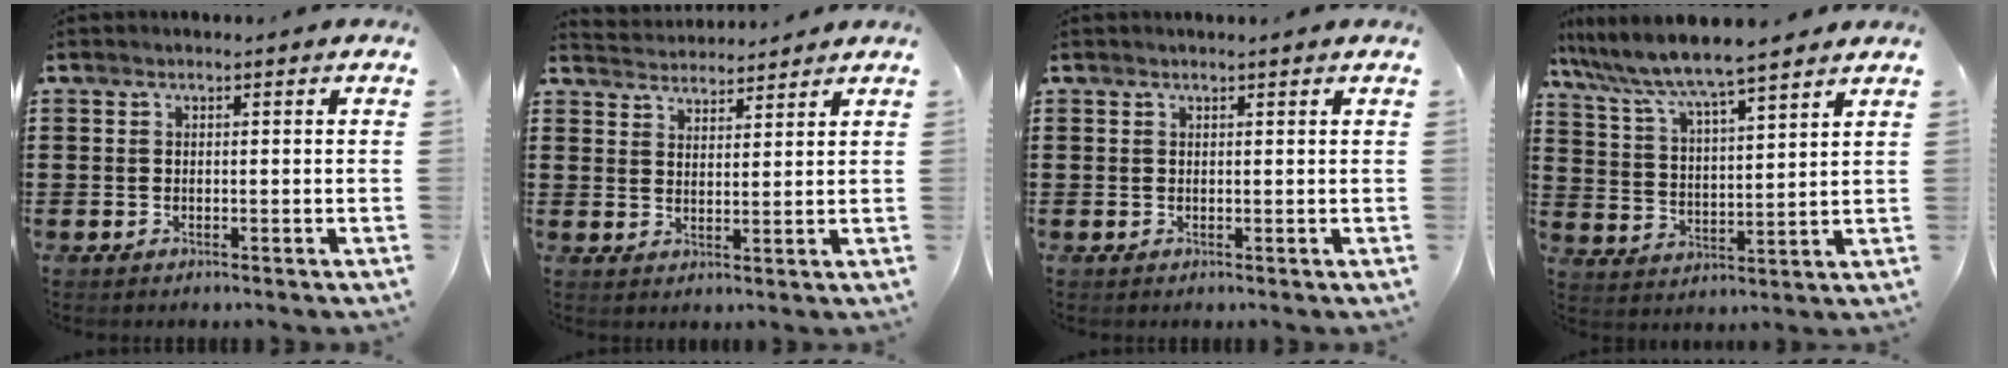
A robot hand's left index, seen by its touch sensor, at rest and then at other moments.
{"total": 3.3, "force": [3.3, 0.3, -0.4], "torque": [-0.004, -0.010, 0.062]}
{"total": 0.7, "force": [0.5, -0.1, 0.4], "torque": [-0.009, -0.001, 0.010]}
{"total": 6.8, "force": [6.2, 0.1, 2.9], "torque": [-0.083, -0.034, 0.103]}